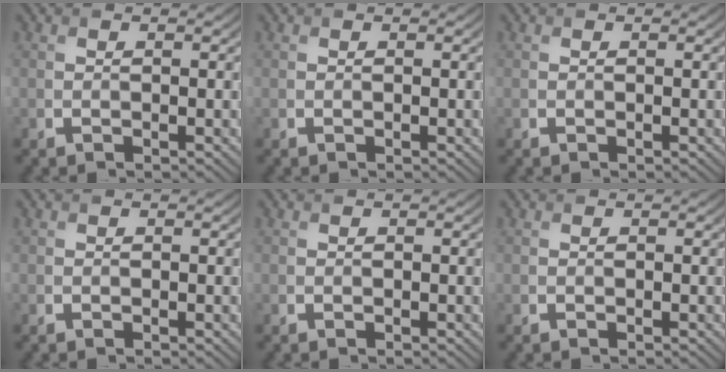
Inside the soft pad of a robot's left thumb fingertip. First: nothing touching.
{"total": 0.0}
{"total": 0.0}
{"total": 0.0}
{"total": 0.0}
{"total": 0.0}